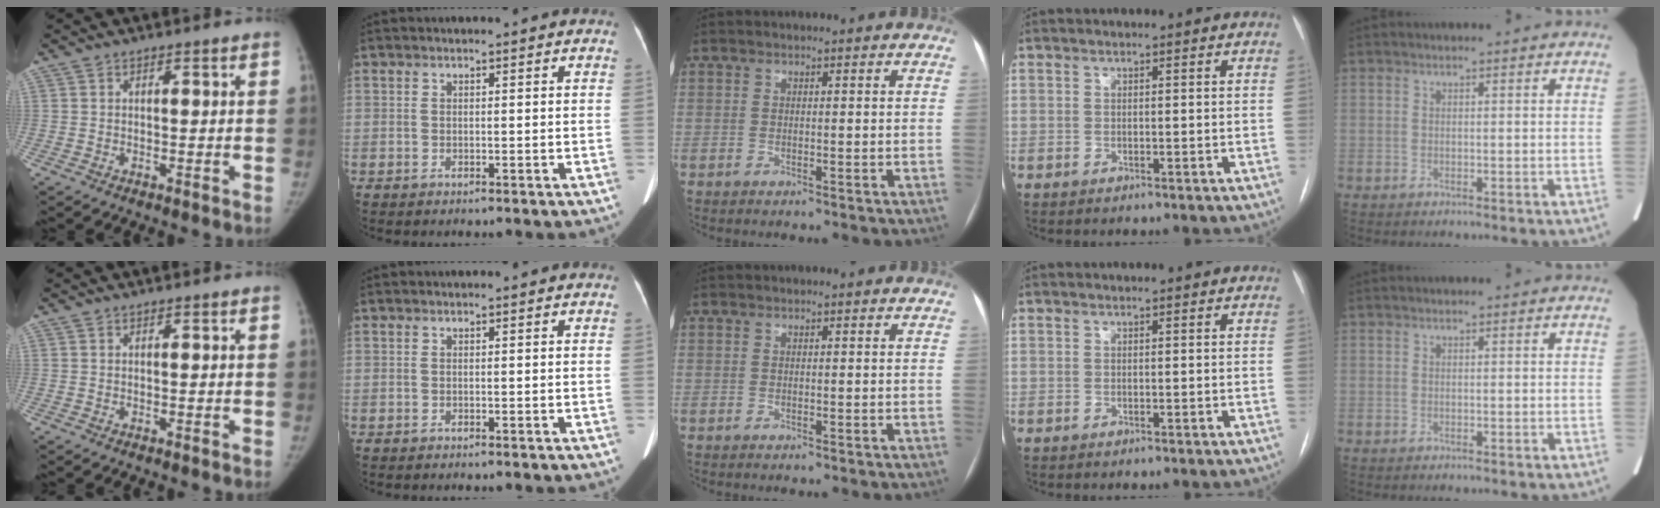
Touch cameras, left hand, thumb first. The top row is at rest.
{}